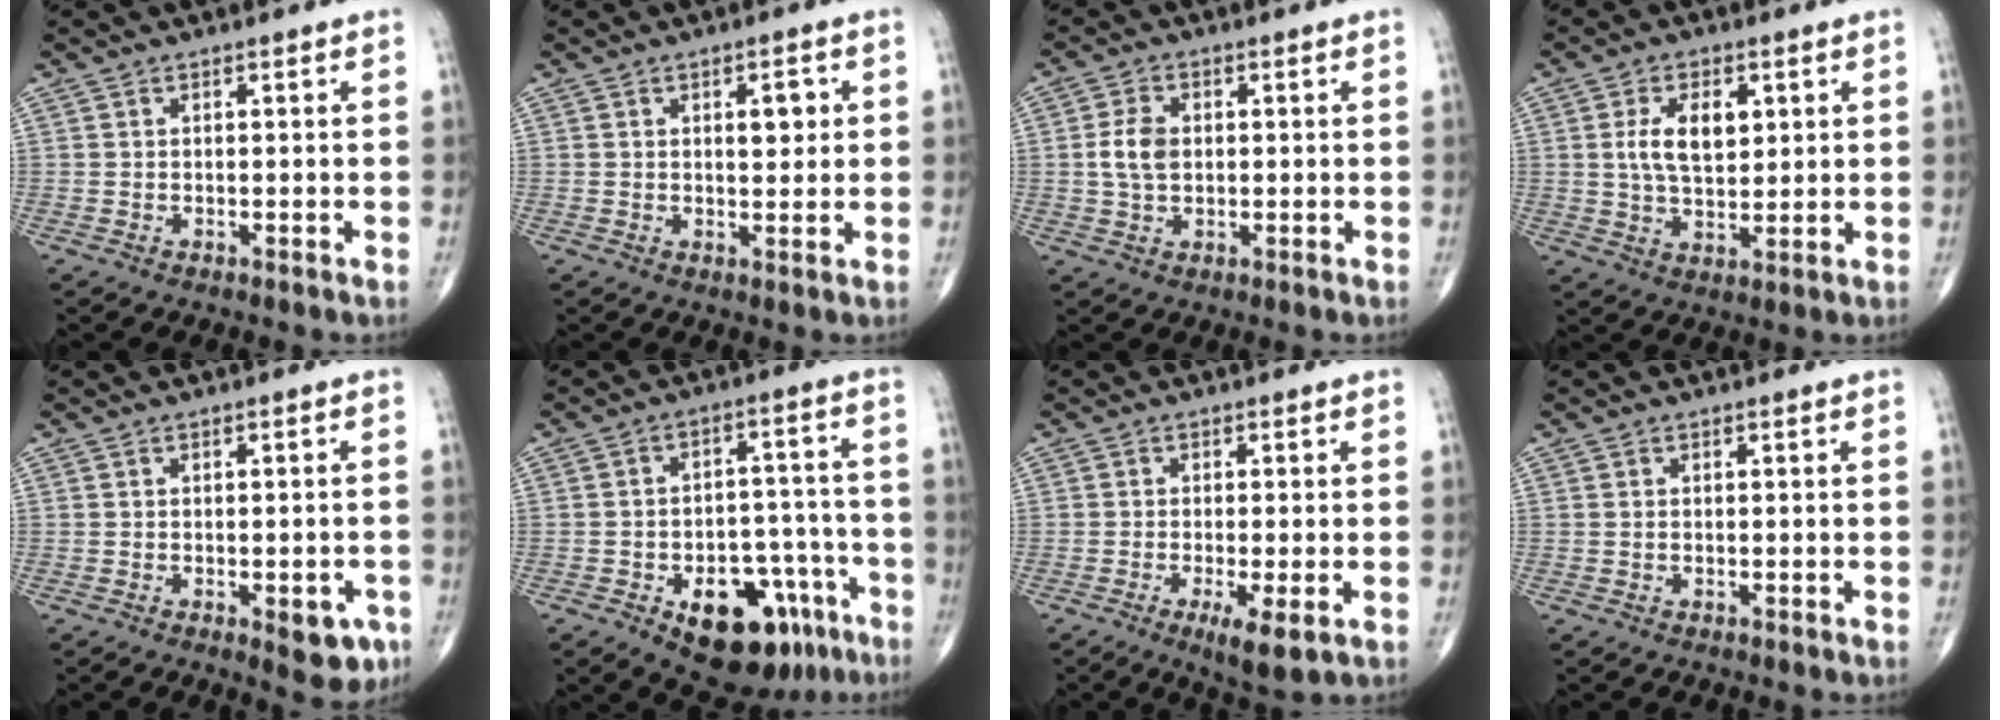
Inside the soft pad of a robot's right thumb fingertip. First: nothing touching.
{"total": 3.9, "force": [1.0, 1.9, 3.3], "torque": [-0.032, -0.002, 0.014]}
{"total": 5.2, "force": [0.3, 3.5, 3.9], "torque": [-0.074, 0.005, 0.004]}
{"total": 8.4, "force": [2.0, 4.6, 6.6], "torque": [-0.103, -0.008, 0.039]}
{"total": 6.2, "force": [-2.6, 2.7, 4.9], "torque": [-0.040, 0.007, -0.024]}
{"total": 17.0, "force": [-8.7, 9.4, 11.1], "torque": [-0.112, 0.060, -0.114]}
{"total": 5.9, "force": [-2.2, 1.3, 5.3], "torque": [-0.089, -0.015, -0.037]}
{"total": 0.0}